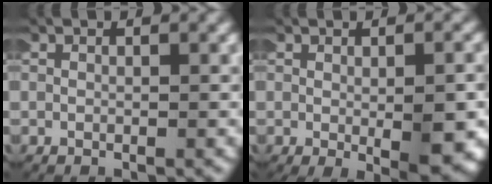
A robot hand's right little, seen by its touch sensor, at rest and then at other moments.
{"total": 3.6, "force": [-1.0, 0.9, 3.3], "torque": [-0.049, -0.009, -0.007]}